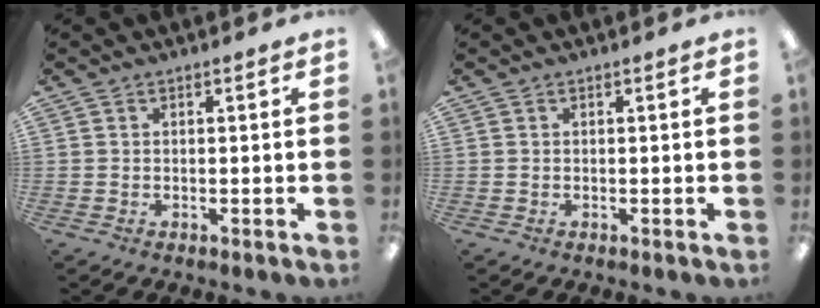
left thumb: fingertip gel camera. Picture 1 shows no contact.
{"total": 0.0}